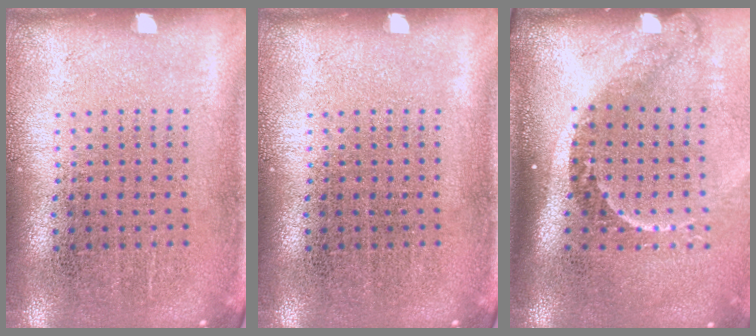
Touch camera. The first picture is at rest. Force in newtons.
{"total": 0.0}
{"total": 2.2, "press": 1.5, "slide": 1.6}